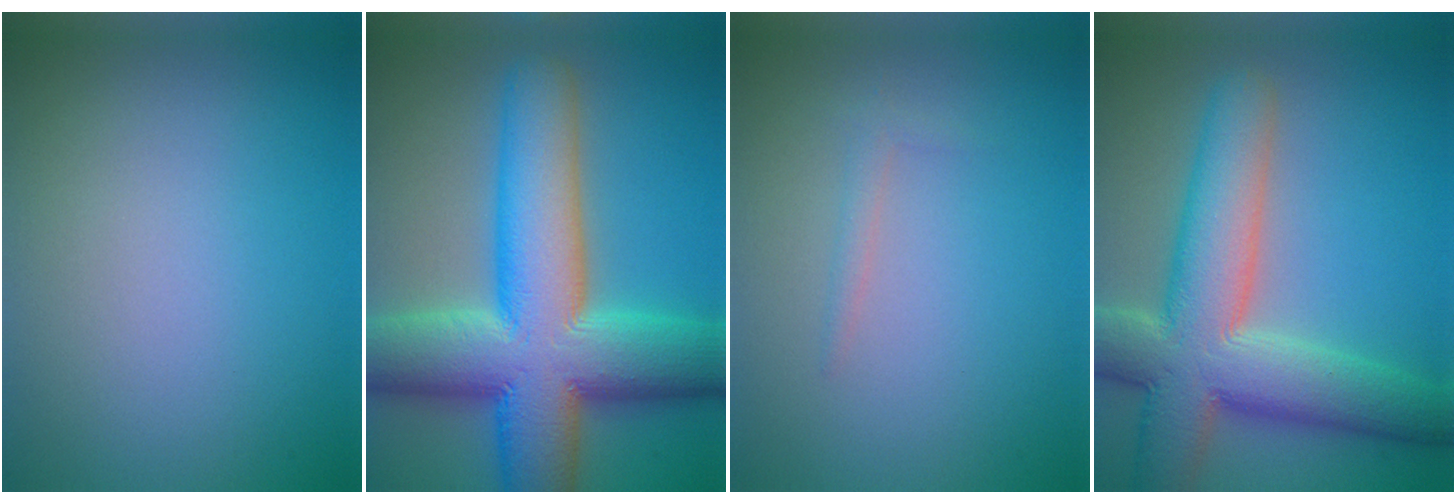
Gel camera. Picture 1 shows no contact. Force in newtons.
{"total": 15.4, "press": 15.4, "slide": 0.6}
{"total": 1.0, "press": 1.0, "slide": 0.1}
{"total": 11.0, "press": 11.0, "slide": 0.8}